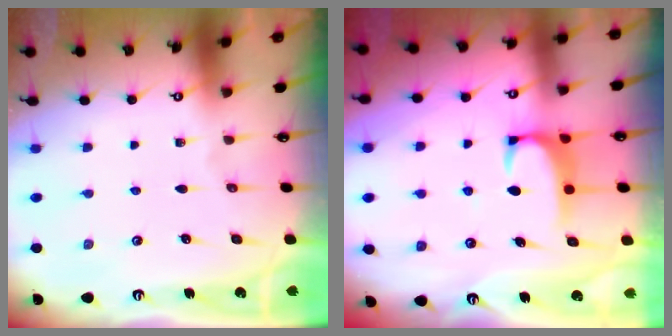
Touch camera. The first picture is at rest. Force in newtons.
{"total": 1.9, "press": 1.8, "slide": 0.3}